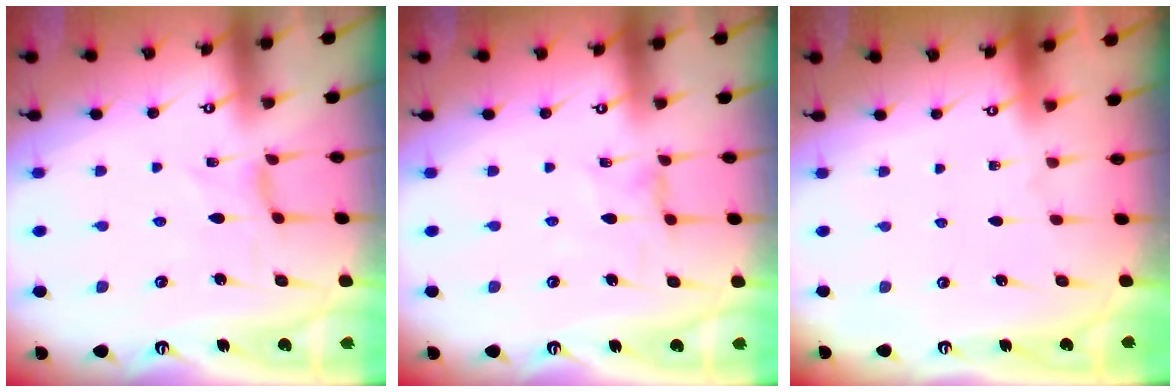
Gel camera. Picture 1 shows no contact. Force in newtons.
{"total": 1.6, "press": 1.5, "slide": 0.4}
{"total": 0.0}